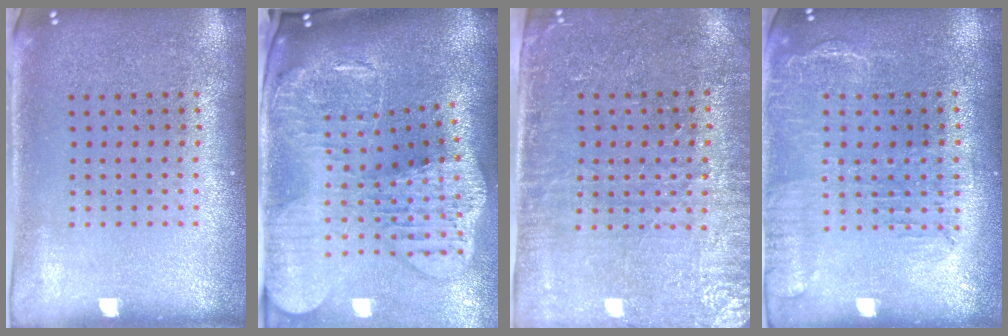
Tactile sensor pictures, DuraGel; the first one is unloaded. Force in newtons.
{"total": 4.4, "press": 3.3, "slide": 2.9}
{"total": 3.5, "press": 3.1, "slide": 1.5}
{"total": 1.7, "press": 1.4, "slide": 1.0}